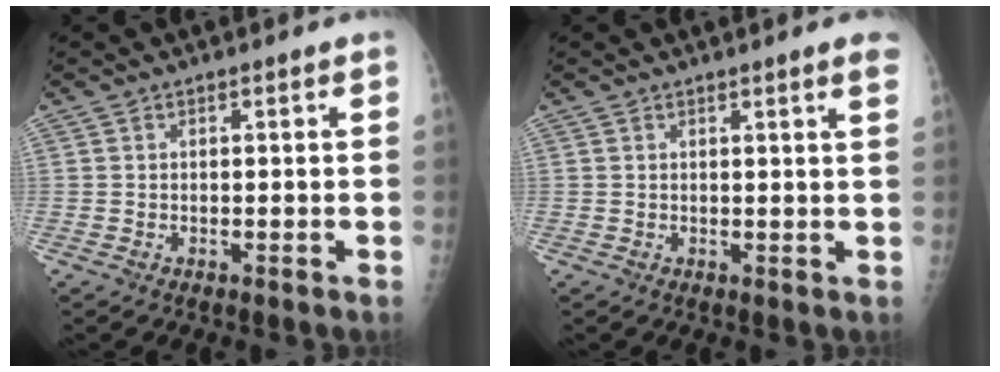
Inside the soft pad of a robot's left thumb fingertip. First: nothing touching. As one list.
[{"total": 2.9, "force": [2.0, -0.3, 2.0], "torque": [-0.027, -0.007, 0.023]}]